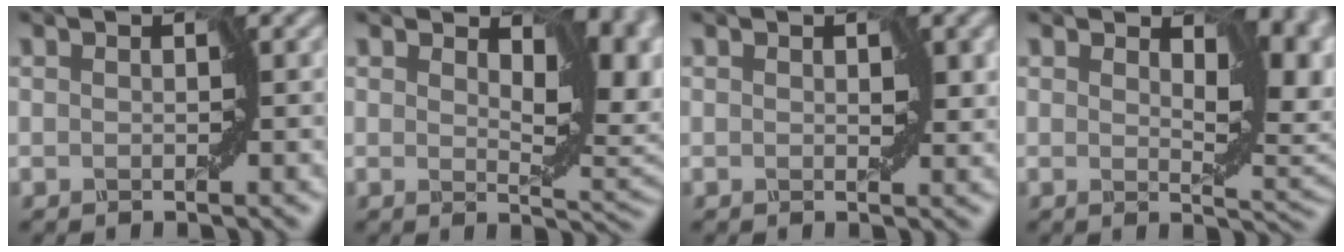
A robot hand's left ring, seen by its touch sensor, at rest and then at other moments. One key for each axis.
{"total": 8.2, "fx": 1.7, "fy": 4.1, "fz": 6.9, "tx": -0.103, "ty": -0.006, "tz": 0.030}
{"total": 1.7, "fx": 0.5, "fy": 0.9, "fz": 1.3, "tx": -0.020, "ty": -0.001, "tz": 0.005}
{"total": 7.2, "fx": 1.5, "fy": 3.7, "fz": 6.0, "tx": -0.088, "ty": -0.005, "tz": 0.028}